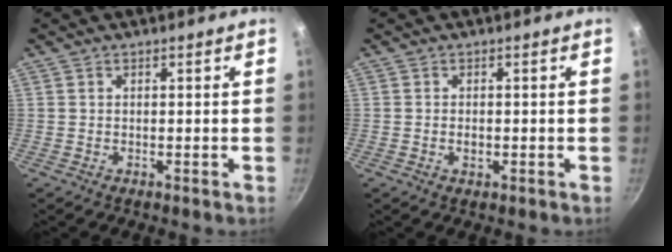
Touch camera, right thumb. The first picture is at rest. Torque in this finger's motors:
{"motor_torque": [-0.33, 0.11, -0.15, 0.02, -0.03]}